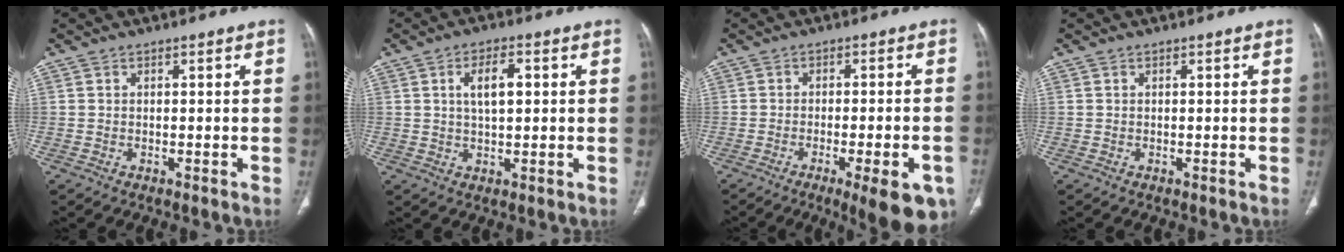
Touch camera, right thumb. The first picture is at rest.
{"total": 5.8, "force": [1.3, 2.7, 4.9], "torque": [-0.081, 0.002, 0.023]}
{"total": 13.5, "force": [-7.3, 3.5, 10.8], "torque": [-0.097, 0.014, -0.095]}
{"total": 0.0}